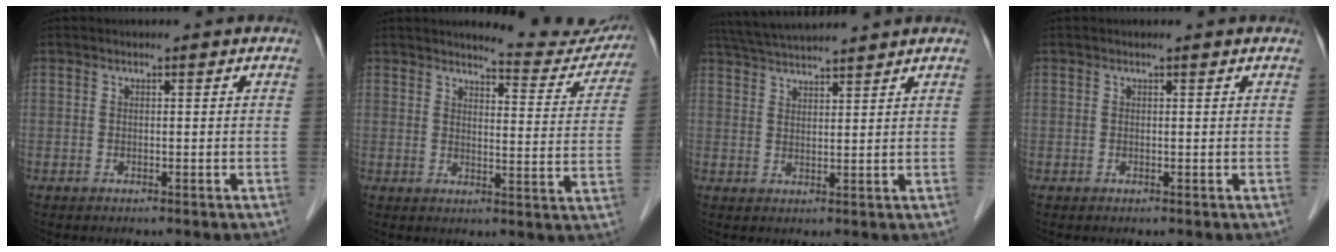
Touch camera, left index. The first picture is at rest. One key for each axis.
{"total": 11.4, "fx": 11.2, "fy": 1.5, "fz": 2.0, "tx": -0.010, "ty": -0.046, "tz": 0.117}
{"total": 8.8, "fx": 8.3, "fy": -0.6, "fz": 3.0, "tx": -0.060, "ty": 0.032, "tz": 0.137}
{"total": 0.8, "fx": 0.8, "fy": 0.0, "fz": 0.3, "tx": -0.011, "ty": 0.006, "tz": 0.012}